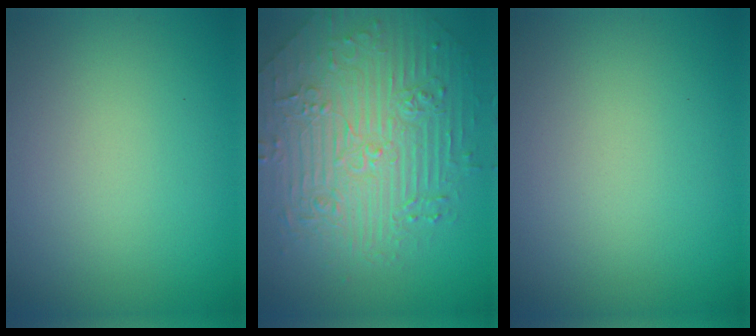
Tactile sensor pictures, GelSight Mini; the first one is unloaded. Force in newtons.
{"total": 6.1, "press": 5.5, "slide": 2.6}
{"total": 0.0}